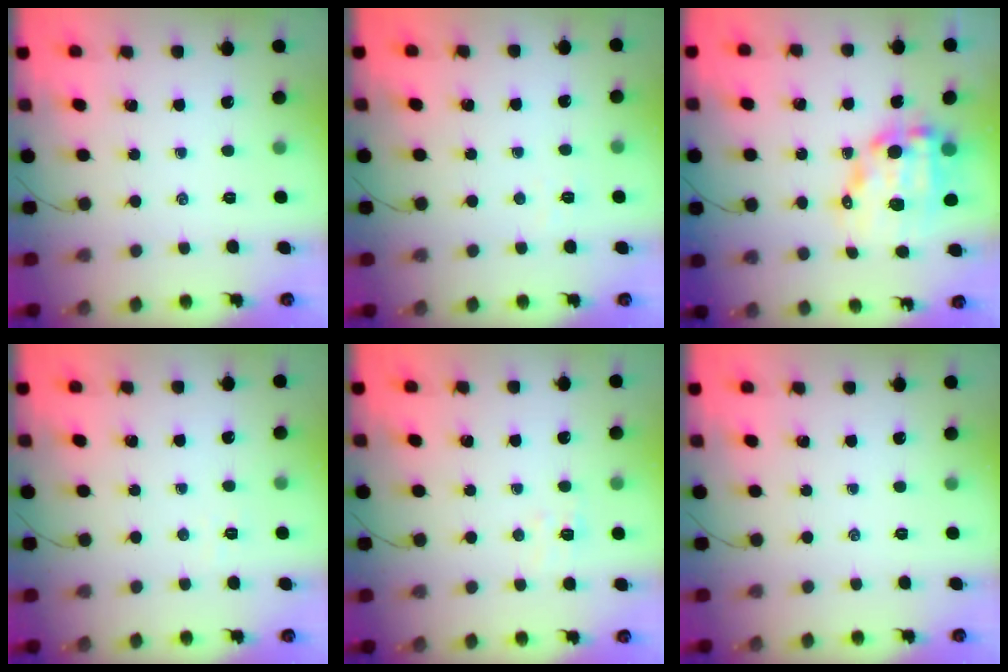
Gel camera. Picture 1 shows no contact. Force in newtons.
{"total": 1.8, "press": 1.7, "slide": 0.5}
{"total": 12.3, "press": 11.9, "slide": 3.0}
{"total": 2.5, "press": 2.4, "slide": 0.7}
{"total": 4.4, "press": 4.3, "slide": 0.9}
{"total": 0.0}